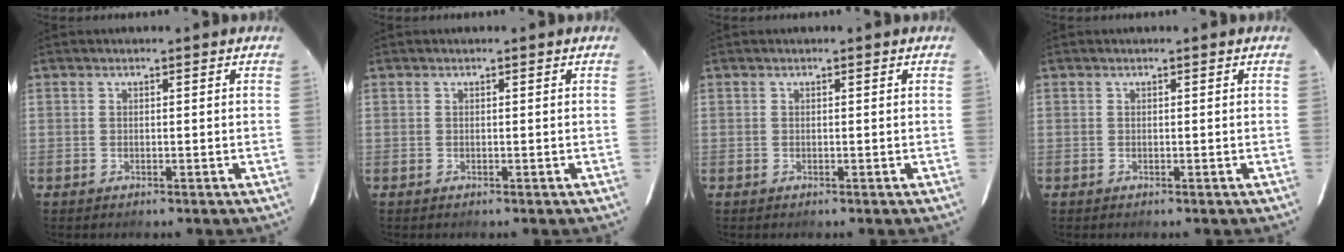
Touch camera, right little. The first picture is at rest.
{"total": 0.0}
{"total": 0.0}
{"total": 0.0}